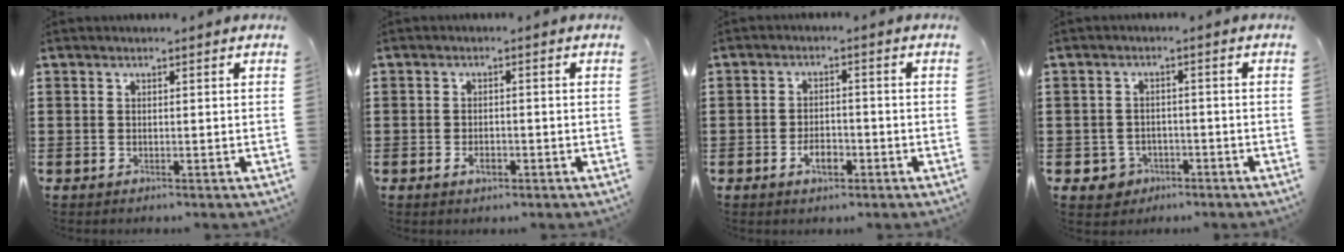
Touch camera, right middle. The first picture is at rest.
{"total": 1.9, "force": [-1.0, 0.9, 1.3], "torque": [-0.027, 0.000, -0.018]}
{"total": 3.6, "force": [-1.9, 1.7, 2.6], "torque": [-0.038, 0.001, -0.036]}
{"total": 2.7, "force": [-1.7, 2.0, 0.5], "torque": [-0.016, 0.002, -0.038]}